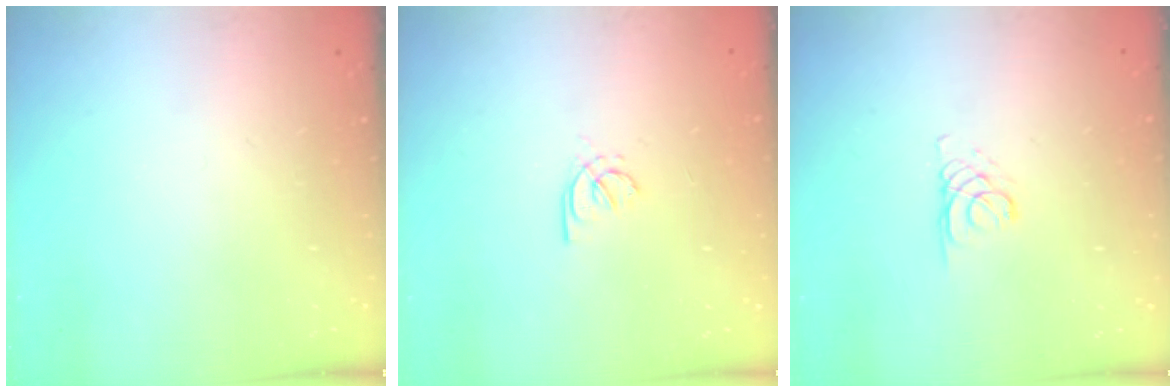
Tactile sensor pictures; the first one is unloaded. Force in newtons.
{"total": 2.1, "press": 2.1, "slide": 0.6}
{"total": 2.1, "press": 2.1, "slide": 0.2}